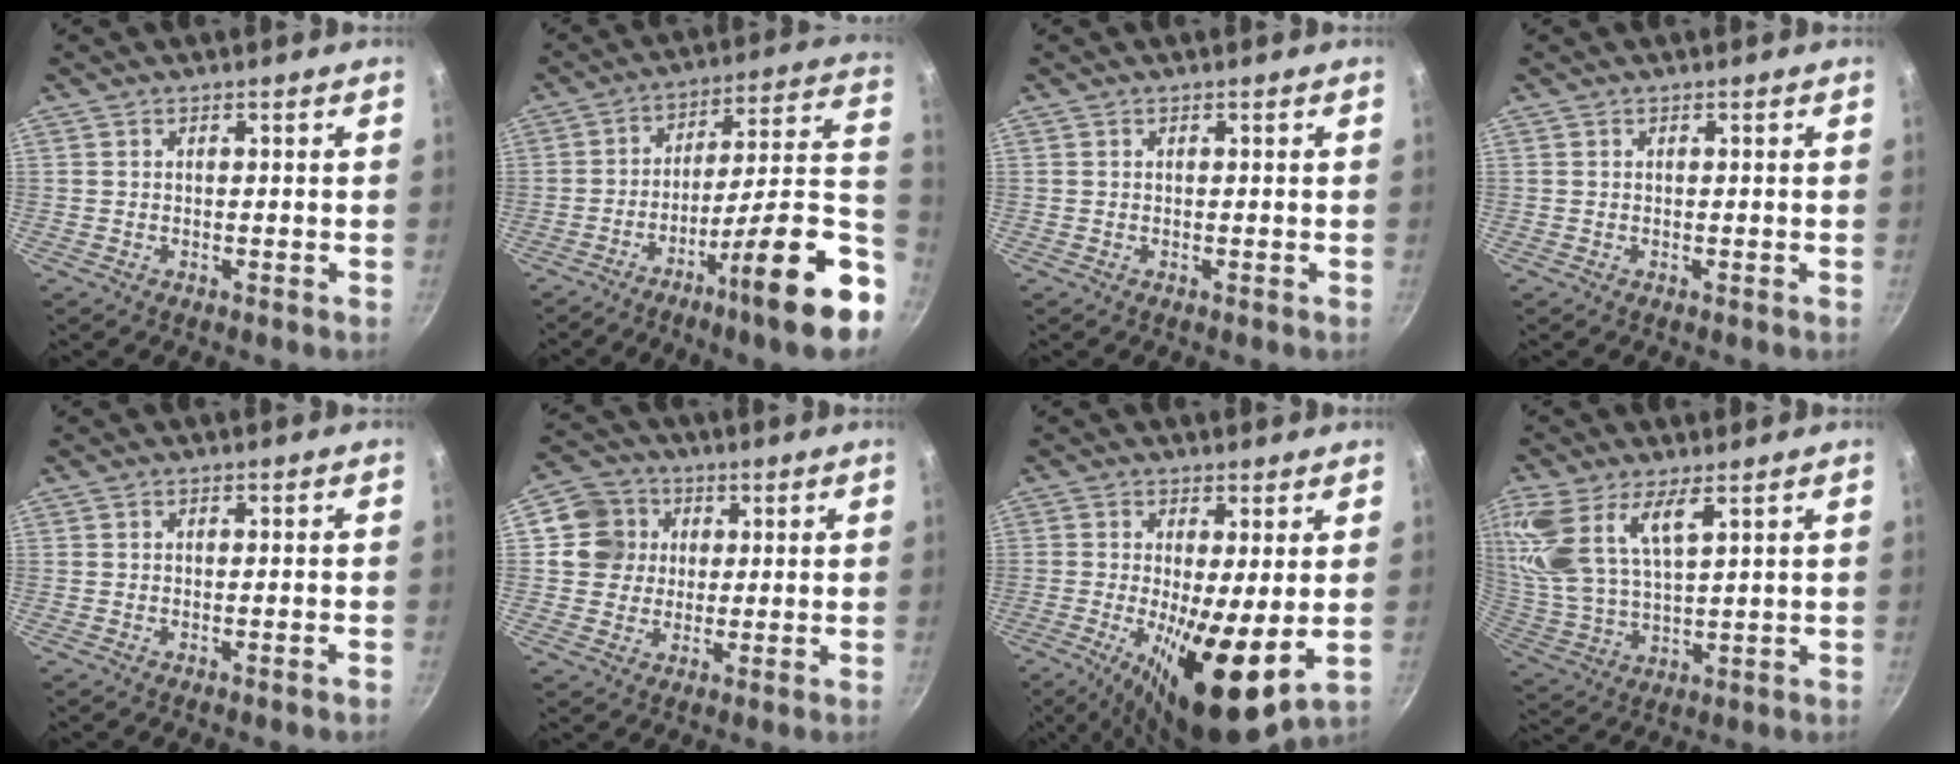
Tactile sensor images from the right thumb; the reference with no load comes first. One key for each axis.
{"total": 20.6, "fx": -7.5, "fy": 3.4, "fz": 18.8, "tx": -0.242, "ty": 0.039, "tz": -0.120}
{"total": 0.0}
{"total": 0.0}
{"total": 0.9, "fx": -0.7, "fy": -0.2, "fz": 0.6, "tx": -0.016, "ty": 0.011, "tz": -0.008}
{"total": 8.0, "fx": 1.6, "fy": 7.5, "fz": 2.4, "tx": -0.004, "ty": 0.011, "tz": 0.017}
{"total": 13.9, "fx": -1.5, "fy": 3.9, "fz": 13.3, "tx": -0.217, "ty": -0.028, "tz": -0.018}
{"total": 15.2, "fx": 8.0, "fy": 6.5, "fz": 11.2, "tx": -0.232, "ty": -0.024, "tz": 0.171}